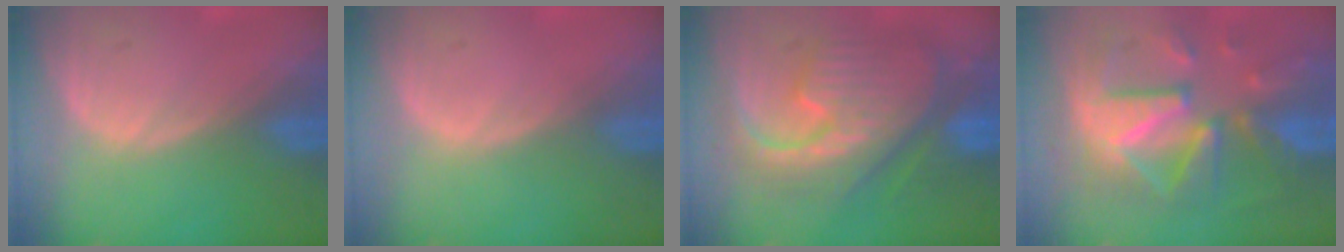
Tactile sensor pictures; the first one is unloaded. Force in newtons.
{"total": 0.0}
{"total": 12.4, "press": 12.3, "slide": 1.3}
{"total": 12.4, "press": 12.3, "slide": 1.2}